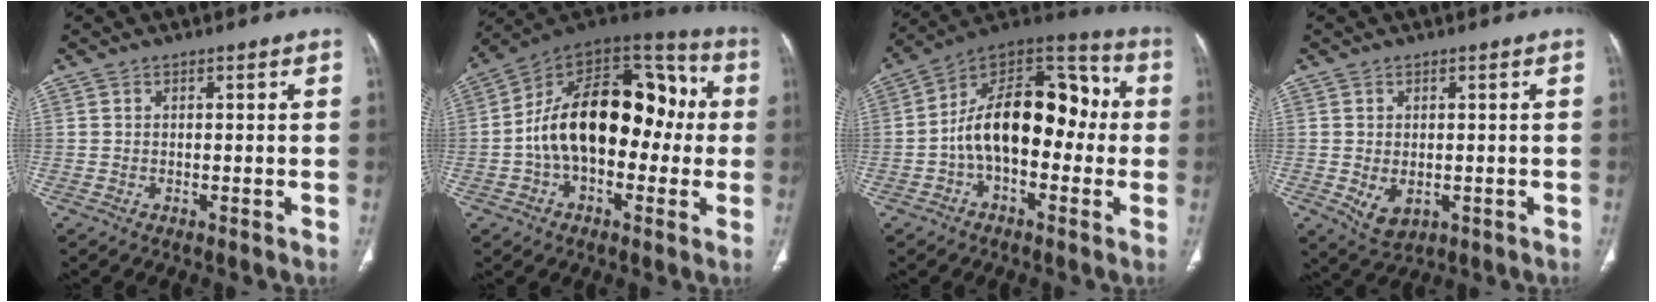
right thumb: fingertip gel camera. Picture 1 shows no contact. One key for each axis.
{"total": 23.7, "fx": -0.4, "fy": 14.5, "fz": 18.8, "tx": -0.274, "ty": 0.058, "tz": -0.013}
{"total": 19.3, "fx": -1.1, "fy": 11.4, "fz": 15.6, "tx": -0.220, "ty": 0.056, "tz": -0.030}
{"total": 4.7, "fx": -0.9, "fy": 3.2, "fz": 3.3, "tx": -0.052, "ty": -0.006, "tz": 0.002}